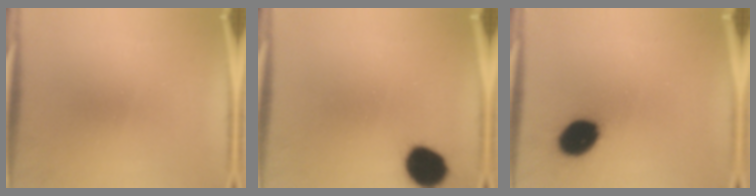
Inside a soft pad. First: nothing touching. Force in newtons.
{"total": 11.1}
{"total": 10.9}